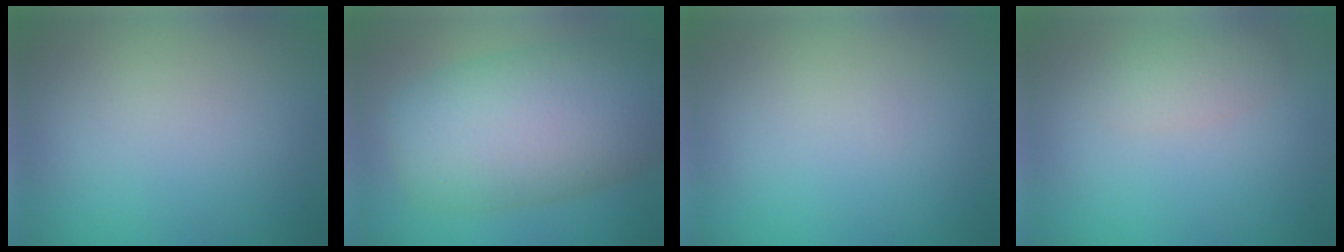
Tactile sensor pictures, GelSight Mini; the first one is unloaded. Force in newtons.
{"total": 11.3, "press": 11.3, "slide": 0.3}
{"total": 0.0}
{"total": 1.7, "press": 1.7, "slide": 0.1}